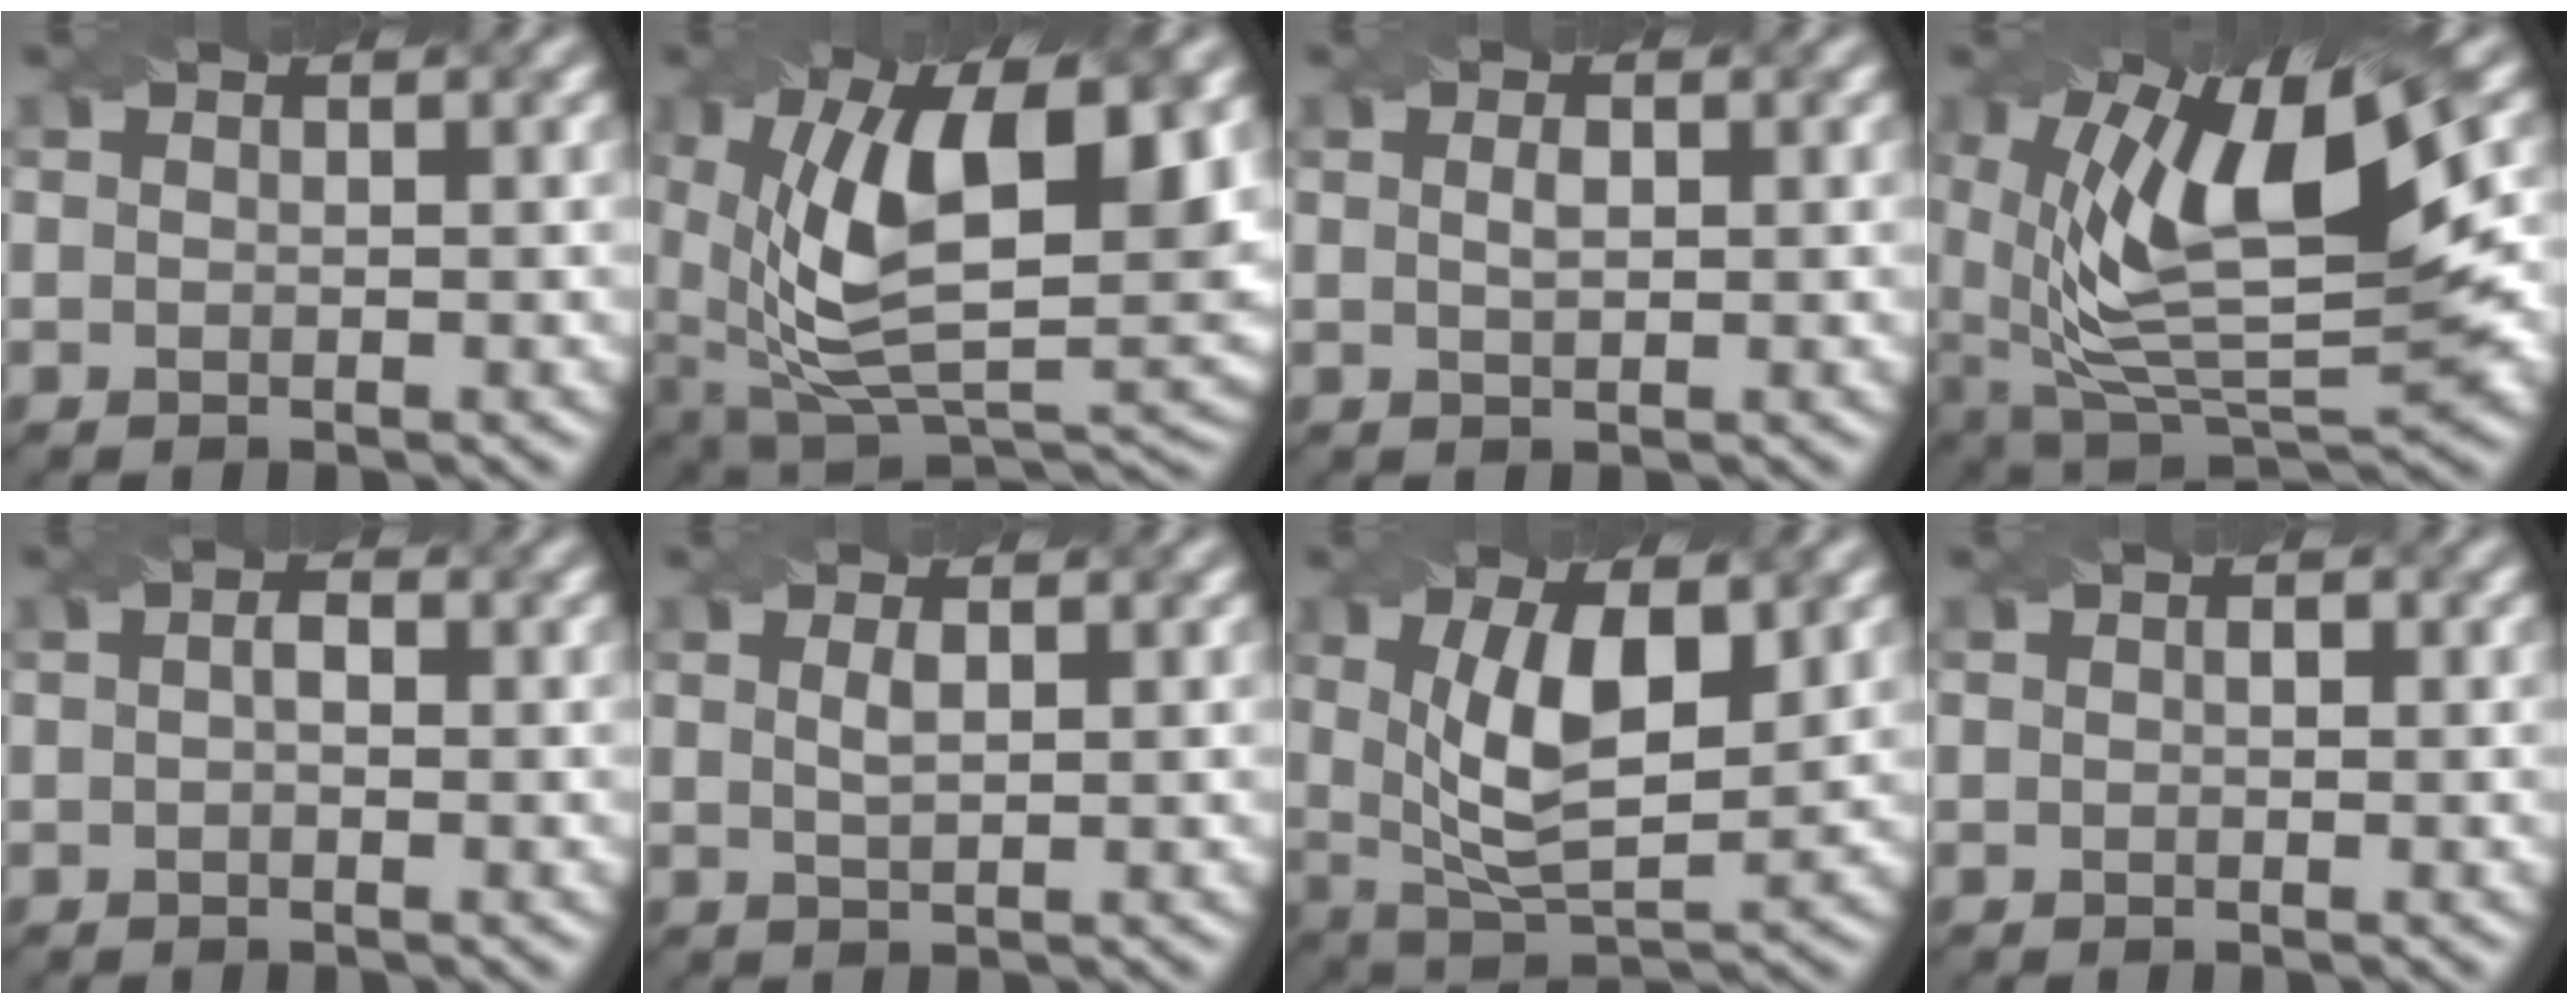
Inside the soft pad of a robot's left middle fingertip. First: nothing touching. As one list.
[{"total": 15.4, "force": [3.7, 7.7, 12.9], "torque": [-0.220, -0.003, 0.062]}, {"total": 1.2, "force": [0.3, 0.5, 1.0], "torque": [-0.023, 0.001, 0.008]}, {"total": 13.0, "force": [3.0, 5.2, 11.6], "torque": [-0.205, -0.003, 0.052]}, {"total": 1.6, "force": [0.3, 0.9, 1.3], "torque": [-0.017, -0.001, -0.005]}, {"total": 1.4, "force": [0.5, 0.5, 1.2], "torque": [-0.025, 0.001, 0.012]}, {"total": 7.8, "force": [1.7, 3.1, 7.0], "torque": [-0.136, -0.005, 0.030]}, {"total": 0.6, "force": [0.0, 0.3, 0.5], "torque": [-0.008, 0.000, 0.000]}]